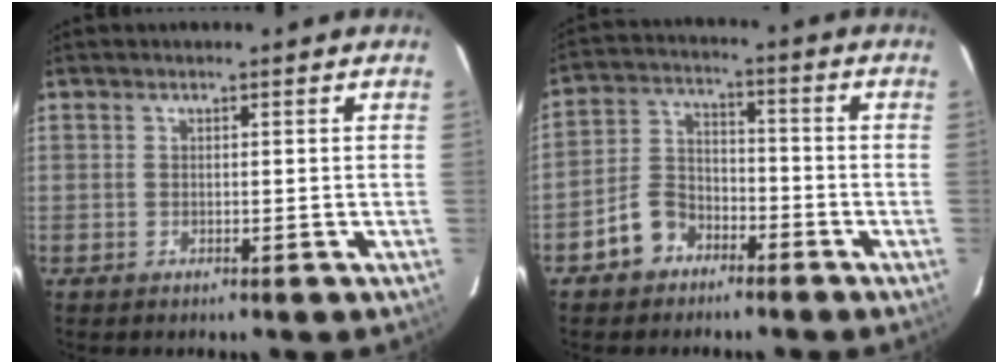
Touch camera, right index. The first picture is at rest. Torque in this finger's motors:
{"motor_torque": [0.89, -0.75, 0.31, 0.06]}